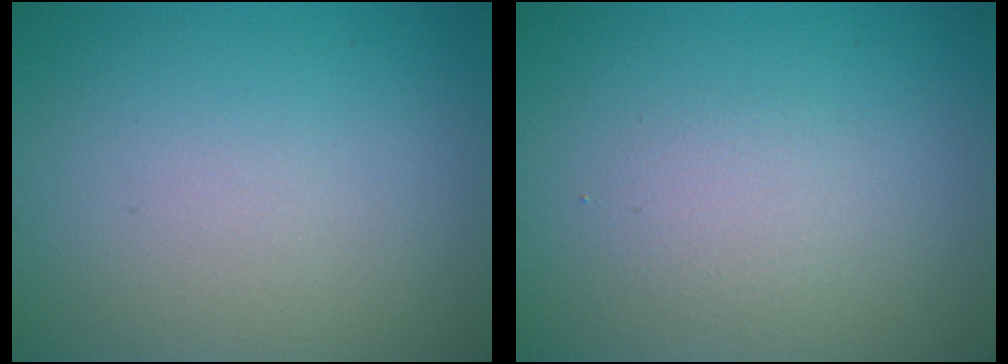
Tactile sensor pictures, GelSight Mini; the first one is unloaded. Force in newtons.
{"total": 1.4, "press": 1.4, "slide": 0.0}